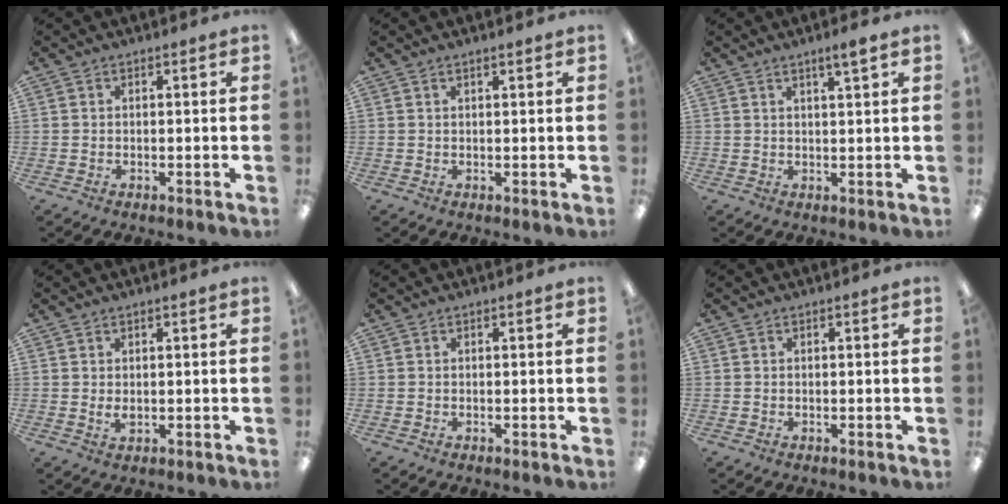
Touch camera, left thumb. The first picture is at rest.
{"total": 1.0, "force": [0.8, 0.1, 0.6], "torque": [-0.012, 0.001, 0.013]}
{"total": 2.7, "force": [2.0, 0.0, 1.8], "torque": [-0.031, -0.004, 0.032]}
{"total": 1.9, "force": [0.2, 0.9, 1.7], "torque": [-0.027, -0.002, 0.002]}
{"total": 0.0}
{"total": 0.0}